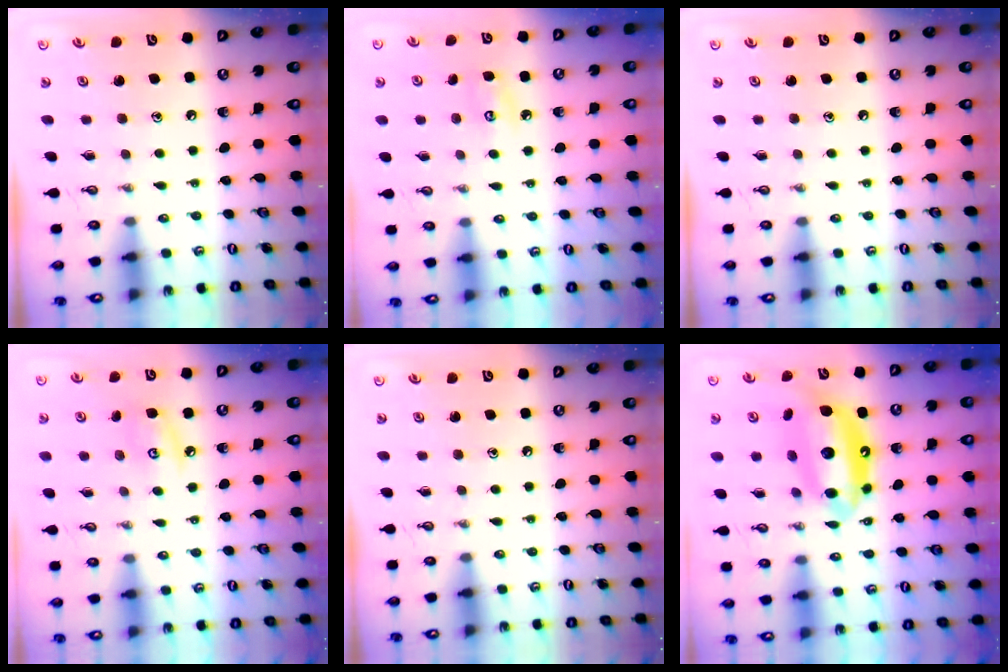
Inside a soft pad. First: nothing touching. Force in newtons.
{"total": 5.0, "press": 5.0, "slide": 0.2}
{"total": 0.0}
{"total": 7.6, "press": 7.5, "slide": 0.9}
{"total": 0.0}
{"total": 14.8, "press": 14.7, "slide": 1.7}